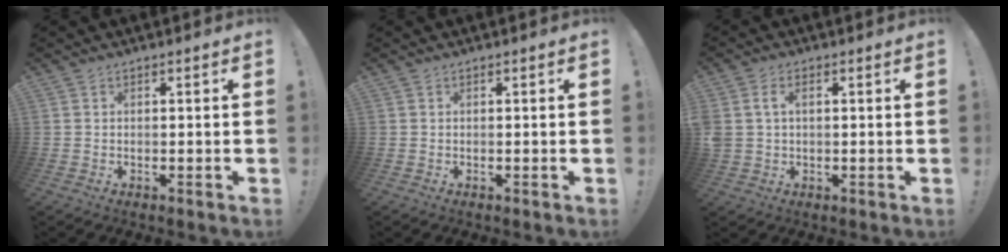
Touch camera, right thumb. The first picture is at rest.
{"total": 0.0}
{"total": 4.4, "force": [1.2, 2.9, 3.1], "torque": [-0.069, 0.004, 0.022]}